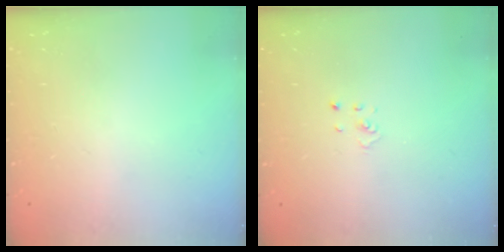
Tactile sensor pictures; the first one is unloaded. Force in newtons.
{"total": 1.1, "press": 1.1, "slide": 0.1}